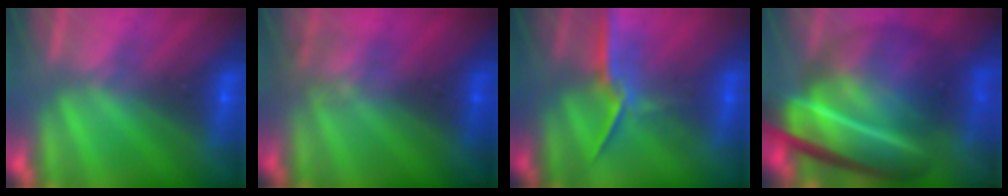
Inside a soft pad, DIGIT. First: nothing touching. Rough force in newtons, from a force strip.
{"total": 2.6}
{"total": 1.2}
{"total": 7.1}